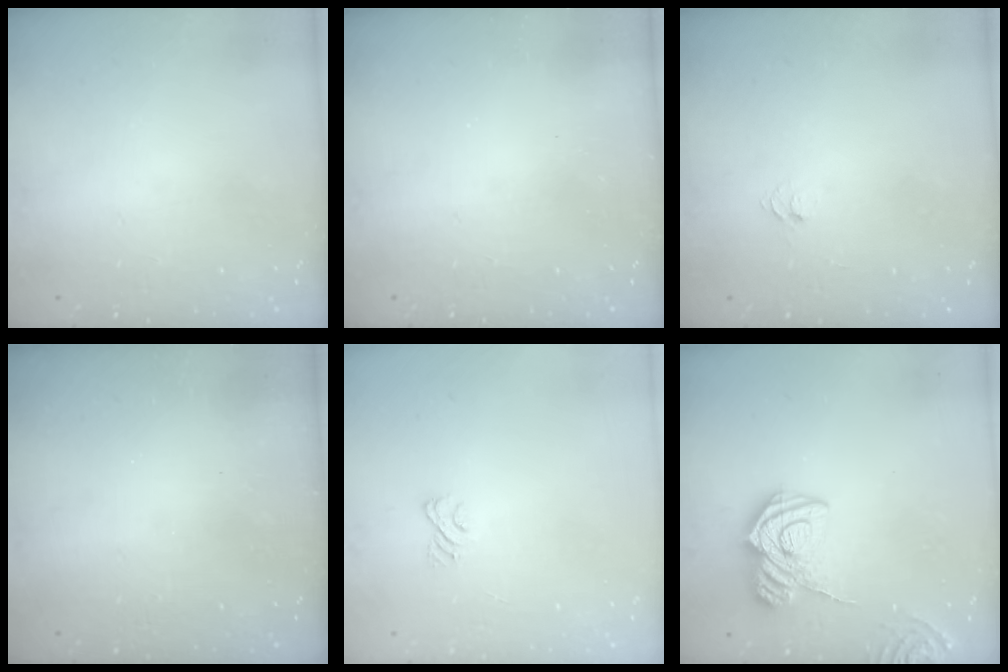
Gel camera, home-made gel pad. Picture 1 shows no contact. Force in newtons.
{"total": 2.3, "press": 2.2, "slide": 0.7}
{"total": 4.7, "press": 4.6, "slide": 0.5}
{"total": 2.4, "press": 2.3, "slide": 0.8}
{"total": 3.5, "press": 3.3, "slide": 1.2}
{"total": 16.0, "press": 15.9, "slide": 1.7}